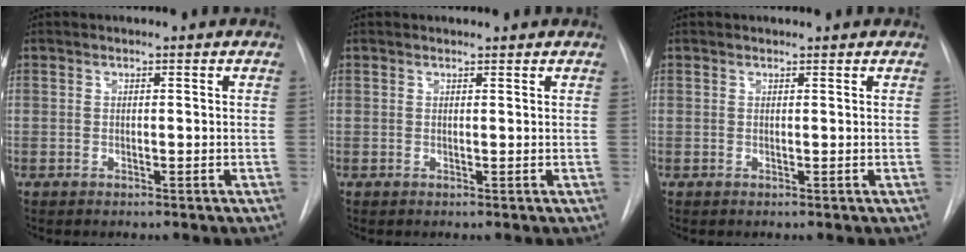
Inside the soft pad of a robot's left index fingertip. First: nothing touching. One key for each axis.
{"total": 1.1, "fx": 1.0, "fy": 0.2, "fz": 0.2, "tx": -0.008, "ty": 0.008, "tz": 0.013}
{"total": 0.8, "fx": 0.8, "fy": 0.2, "fz": 0.1, "tx": -0.007, "ty": 0.008, "tz": 0.011}